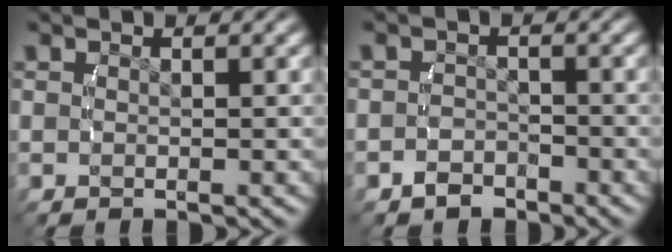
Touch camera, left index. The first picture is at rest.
{"total": 1.9, "force": [-1.6, 0.9, 0.0], "torque": [0.002, -0.005, -0.027]}